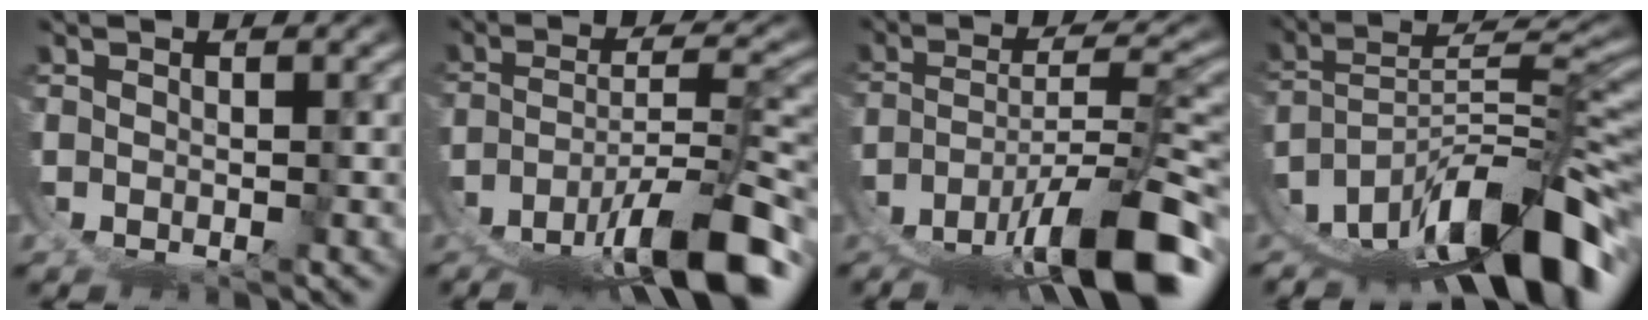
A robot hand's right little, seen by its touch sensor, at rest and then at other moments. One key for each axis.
{"total": 9.1, "fx": -4.6, "fy": 3.1, "fz": 7.2, "tx": -0.113, "ty": -0.018, "tz": -0.050}
{"total": 10.1, "fx": -5.0, "fy": 3.5, "fz": 8.1, "tx": -0.127, "ty": -0.019, "tz": -0.052}
{"total": 12.0, "fx": -4.5, "fy": 5.2, "fz": 9.8, "tx": -0.147, "ty": -0.011, "tz": -0.053}